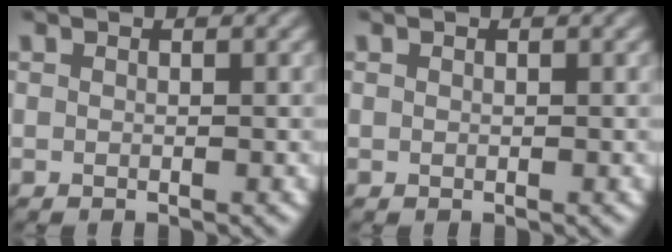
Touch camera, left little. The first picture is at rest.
{"total": 0.0}